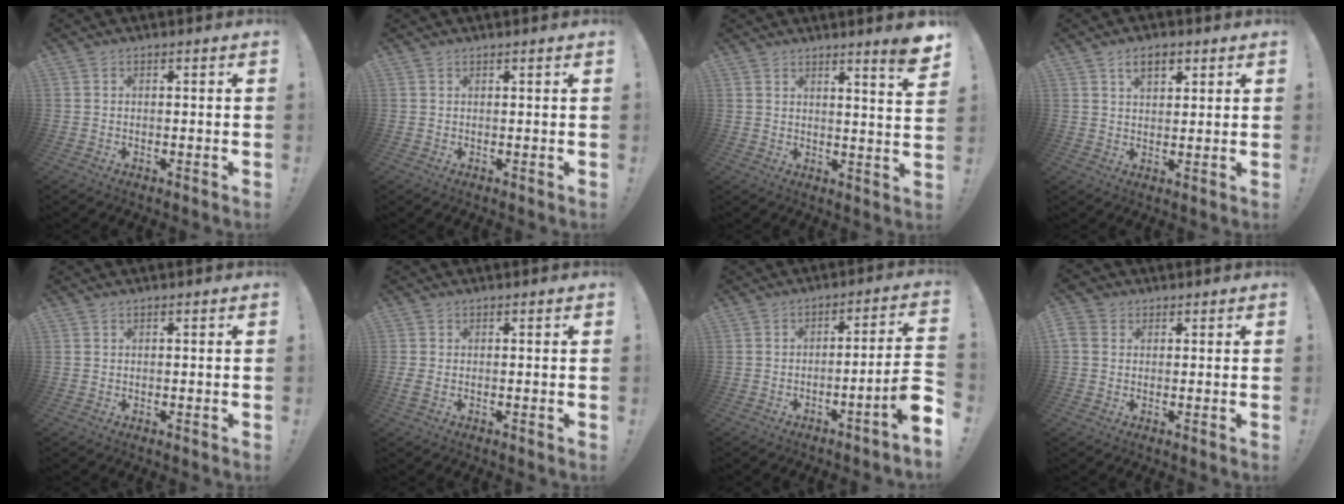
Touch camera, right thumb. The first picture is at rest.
{"total": 0.9, "force": [0.6, -0.4, 0.5], "torque": [-0.003, -0.003, 0.010]}
{"total": 6.0, "force": [4.0, -0.6, 4.3], "torque": [-0.056, -0.035, 0.061]}
{"total": 5.1, "force": [2.7, 2.9, 3.2], "torque": [-0.047, -0.003, 0.047]}
{"total": 0.0}
{"total": 1.8, "force": [0.0, 0.4, 1.8], "torque": [-0.031, -0.004, 0.002]}
{"total": 8.8, "force": [-4.1, -0.3, 7.8], "torque": [-0.121, 0.007, -0.069]}
{"total": 4.0, "force": [1.0, 3.3, 2.0], "torque": [-0.046, 0.004, 0.020]}